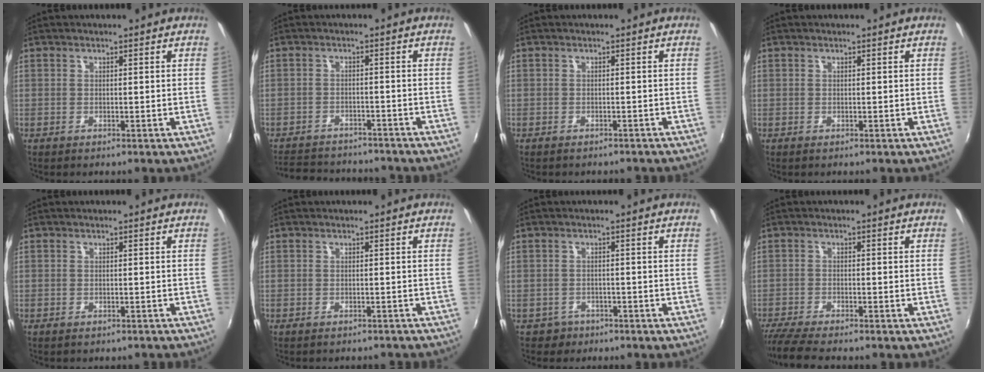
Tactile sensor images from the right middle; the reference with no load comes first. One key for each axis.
{"total": 12.3, "fx": -11.1, "fy": 3.6, "fz": 4.0, "tx": -0.099, "ty": 0.004, "tz": -0.158}
{"total": 2.5, "fx": -2.2, "fy": 1.0, "fz": 0.7, "tx": -0.013, "ty": -0.003, "tz": -0.026}
{"total": 0.0}
{"total": 2.0, "fx": -1.7, "fy": 0.9, "fz": 0.5, "tx": -0.010, "ty": -0.002, "tz": -0.018}
{"total": 4.6, "fx": -4.2, "fy": 1.3, "fz": 1.4, "tx": -0.028, "ty": -0.008, "tz": -0.050}
{"total": 3.1, "fx": -2.0, "fy": 2.3, "fz": 0.1, "tx": -0.013, "ty": 0.002, "tz": -0.031}
{"total": 7.0, "fx": -6.3, "fy": 0.2, "fz": 3.1, "tx": -0.086, "ty": -0.029, "tz": -0.112}